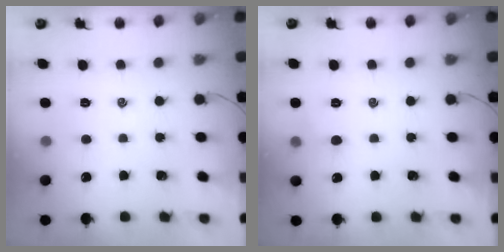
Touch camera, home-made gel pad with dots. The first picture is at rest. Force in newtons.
{"total": 3.8, "press": 3.6, "slide": 1.2}